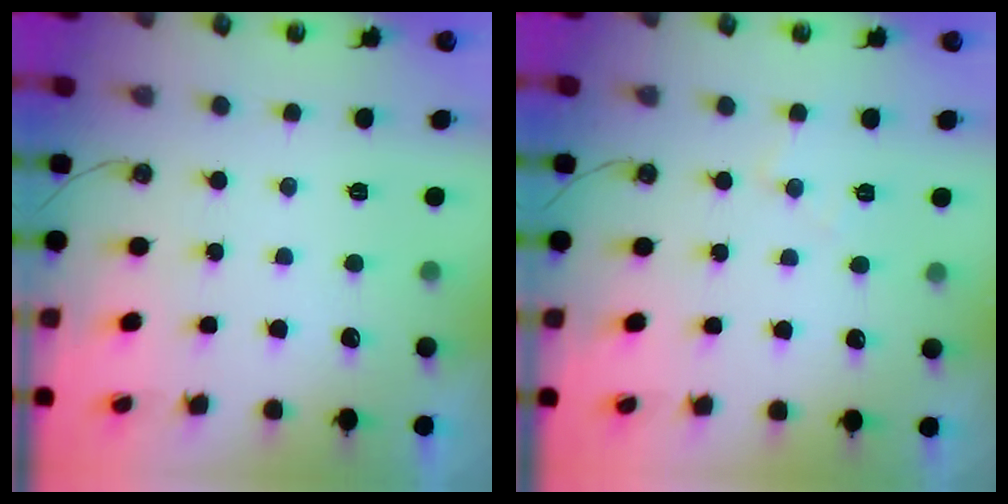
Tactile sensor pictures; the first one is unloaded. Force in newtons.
{"total": 5.6, "press": 5.5, "slide": 0.6}